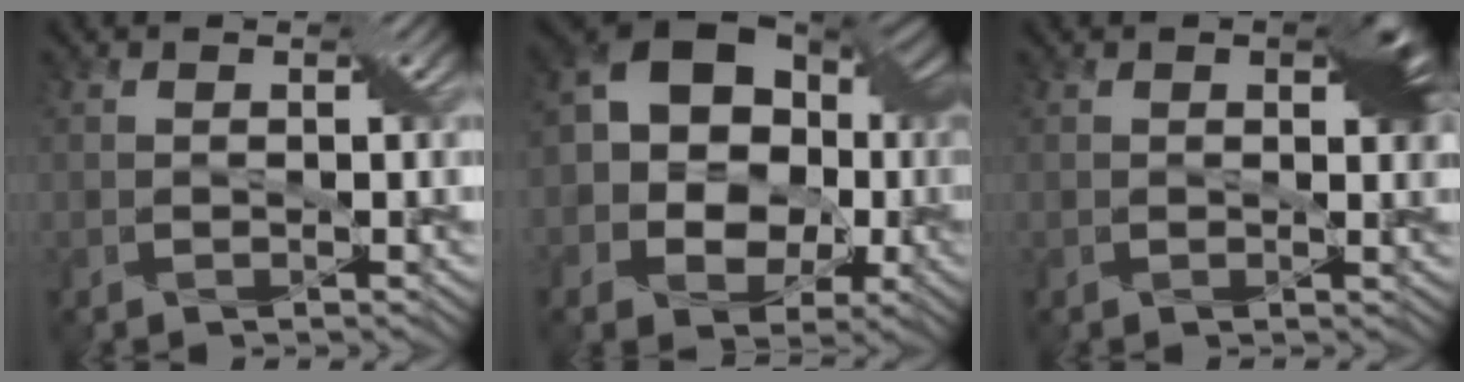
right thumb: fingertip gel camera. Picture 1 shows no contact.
{"total": 14.7, "force": [-0.4, 11.3, 9.4], "torque": [-0.142, 0.012, -0.017]}
{"total": 3.5, "force": [1.2, 1.5, 2.9], "torque": [-0.036, 0.001, 0.017]}